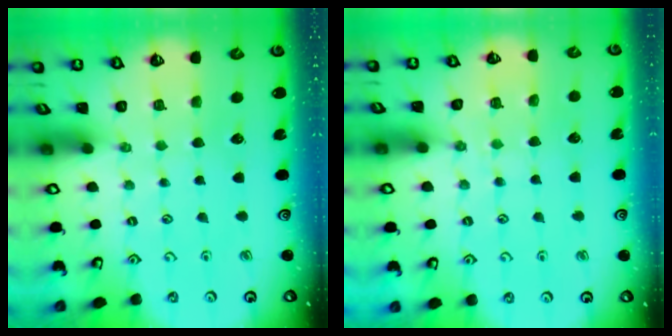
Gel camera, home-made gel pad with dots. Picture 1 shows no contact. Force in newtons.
{"total": 5.9, "press": 5.9, "slide": 0.6}